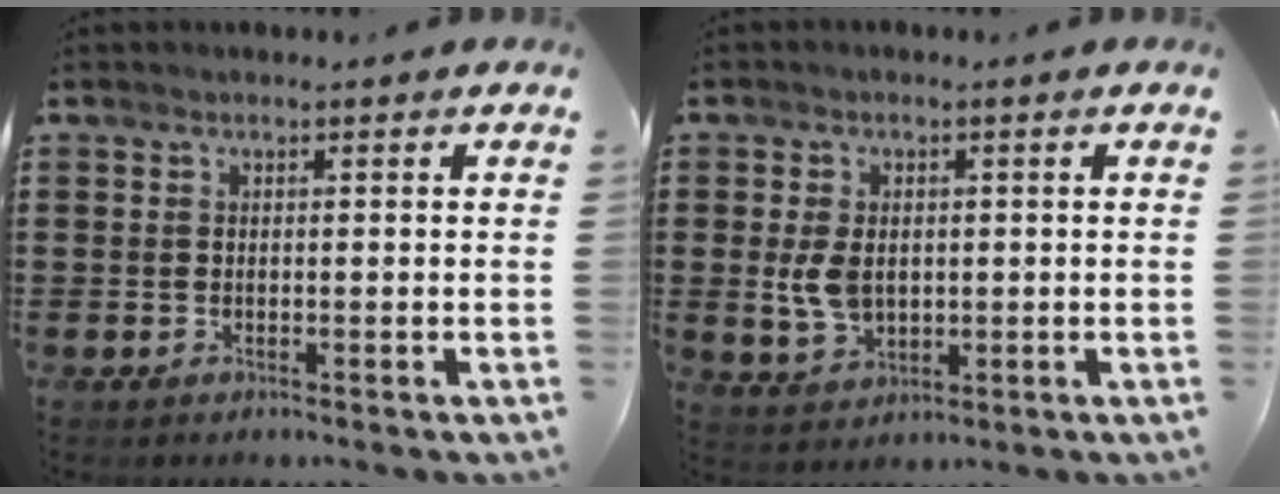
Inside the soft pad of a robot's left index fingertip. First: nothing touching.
{"total": 5.0, "force": [0.2, 3.3, 3.7], "torque": [-0.097, 0.000, -0.002]}